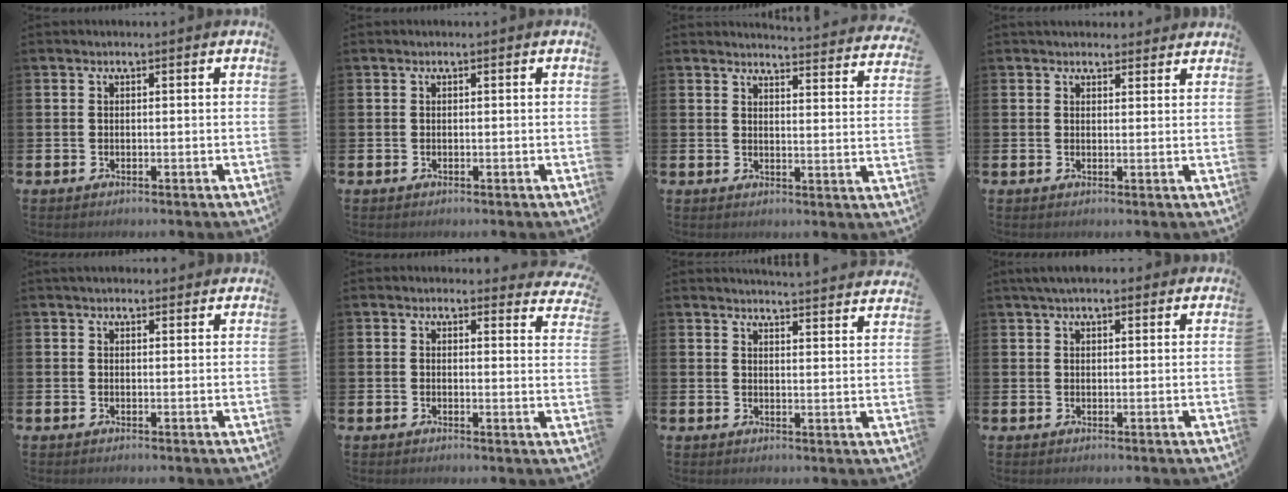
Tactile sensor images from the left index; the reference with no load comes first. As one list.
[{"total": 0.0}, {"total": 4.0, "force": [4.0, -0.2, 0.3], "torque": [-0.002, -0.037, 0.065]}, {"total": 2.5, "force": [2.3, 0.8, 0.0], "torque": [0.016, -0.013, 0.039]}, {"total": 1.8, "force": [1.7, 0.5, 0.2], "torque": [0.006, -0.005, 0.029]}, {"total": 2.3, "force": [2.2, 0.7, -0.1], "torque": [0.016, -0.018, 0.033]}, {"total": 4.4, "force": [4.4, -0.4, 0.1], "torque": [0.002, -0.037, 0.074]}, {"total": 3.3, "force": [2.8, 1.0, 1.4], "torque": [-0.028, 0.000, 0.050]}]